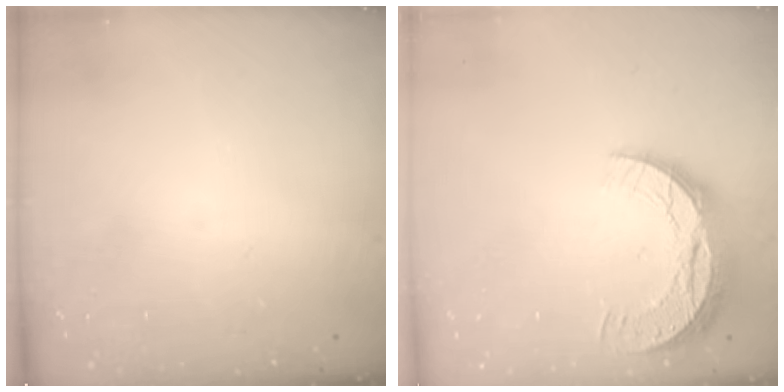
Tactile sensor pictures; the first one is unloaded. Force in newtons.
{"total": 10.4, "press": 10.4, "slide": 0.6}